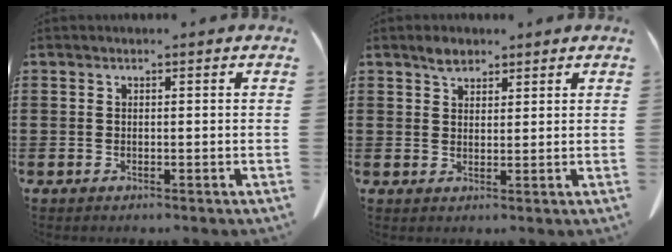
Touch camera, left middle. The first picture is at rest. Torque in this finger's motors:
{"motor_torque": [0.15, -0.14, 0.03, 0.01]}